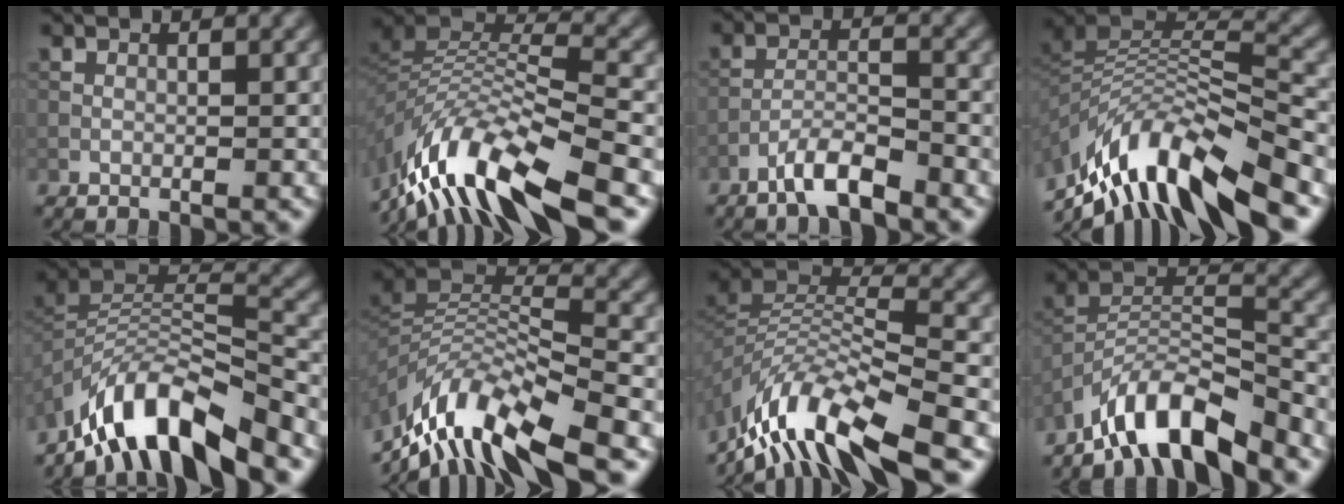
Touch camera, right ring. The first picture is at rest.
{"total": 12.4, "force": [-8.2, 3.7, 8.5], "torque": [-0.172, 0.016, -0.153]}
{"total": 3.9, "force": [-3.0, 0.6, 2.4], "torque": [-0.043, 0.008, -0.063]}
{"total": 11.4, "force": [-7.4, 4.1, 7.6], "torque": [-0.154, 0.019, -0.130]}
{"total": 9.9, "force": [-7.4, 2.8, 5.9], "torque": [-0.093, 0.003, -0.138]}
{"total": 11.0, "force": [-7.7, 3.3, 7.1], "torque": [-0.138, 0.013, -0.147]}
{"total": 11.4, "force": [-8.1, 3.2, 7.4], "torque": [-0.140, 0.013, -0.154]}
{"total": 8.7, "force": [-7.0, 2.2, 4.6], "torque": [-0.075, 0.002, -0.139]}